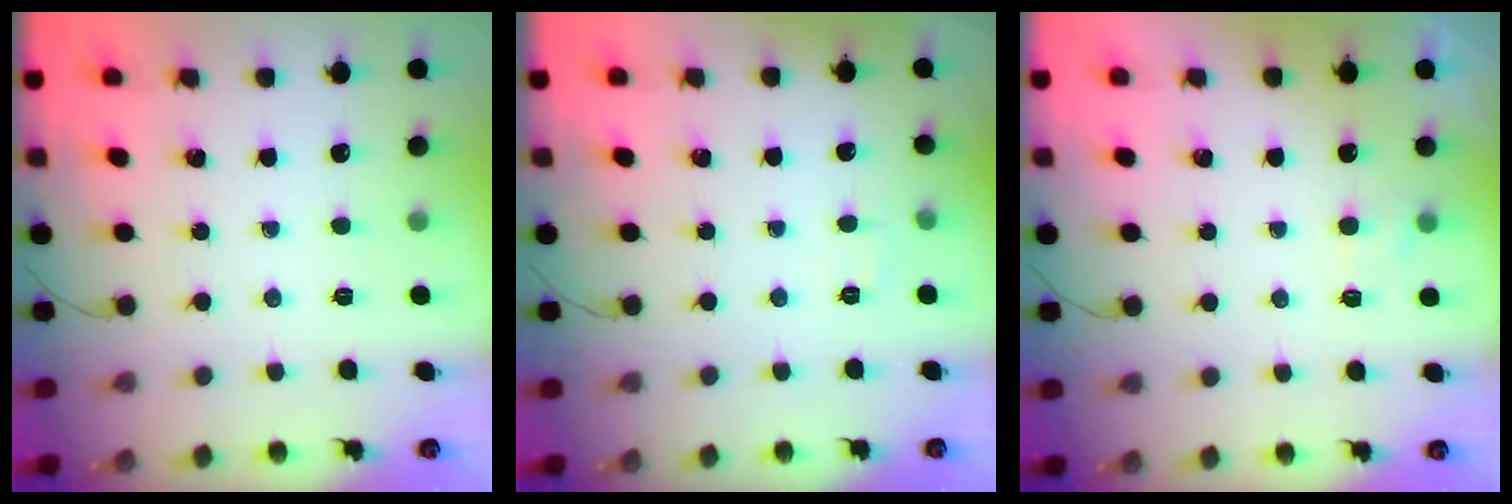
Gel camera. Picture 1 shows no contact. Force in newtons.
{"total": 2.4, "press": 2.1, "slide": 1.1}
{"total": 2.1, "press": 1.6, "slide": 1.3}